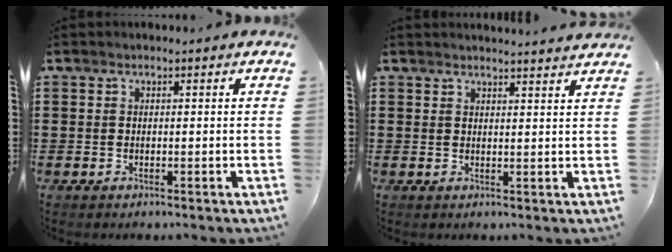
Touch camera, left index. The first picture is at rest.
{"total": 2.2, "force": [2.2, -0.4, 0.3], "torque": [-0.003, -0.009, 0.040]}